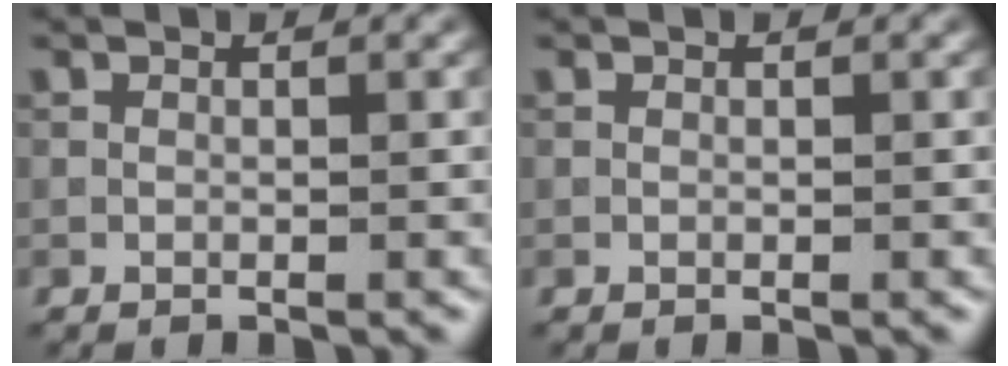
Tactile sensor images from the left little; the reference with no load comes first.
{"total": 0.0}